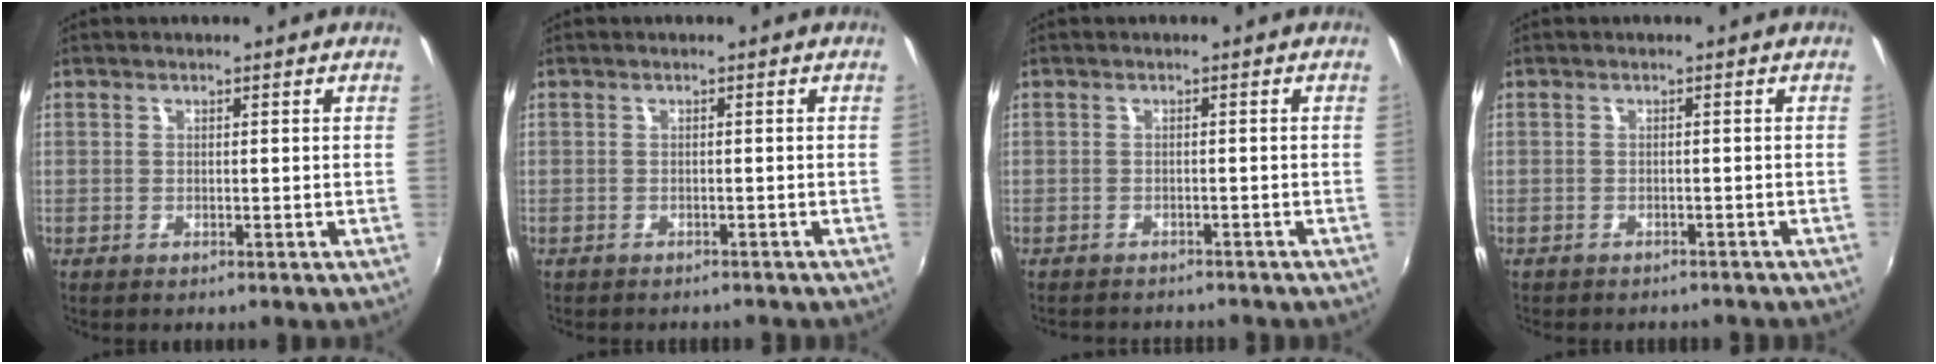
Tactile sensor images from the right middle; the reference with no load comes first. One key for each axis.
{"total": 2.5, "fx": -2.3, "fy": 0.9, "fz": 0.7, "tx": -0.017, "ty": -0.011, "tz": -0.031}
{"total": 5.6, "fx": -5.1, "fy": 1.5, "fz": 1.7, "tx": -0.043, "ty": -0.016, "tz": -0.073}
{"total": 4.2, "fx": -3.8, "fy": 1.4, "fz": 1.2, "tx": -0.031, "ty": -0.013, "tz": -0.051}